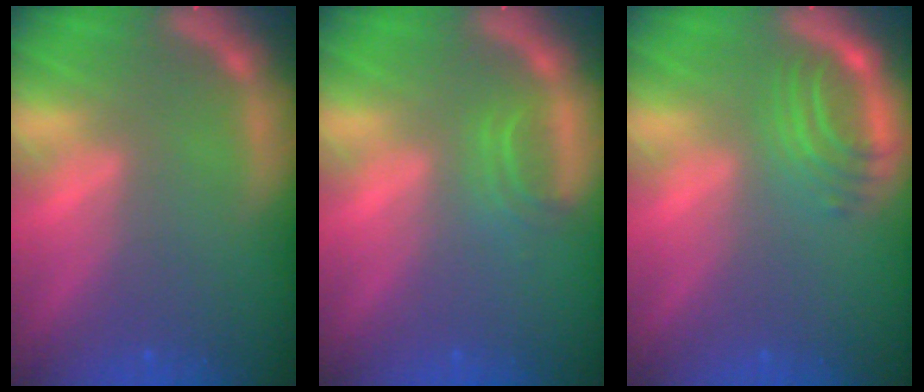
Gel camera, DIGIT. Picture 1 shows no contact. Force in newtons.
{"total": 1.9}
{"total": 4.0}